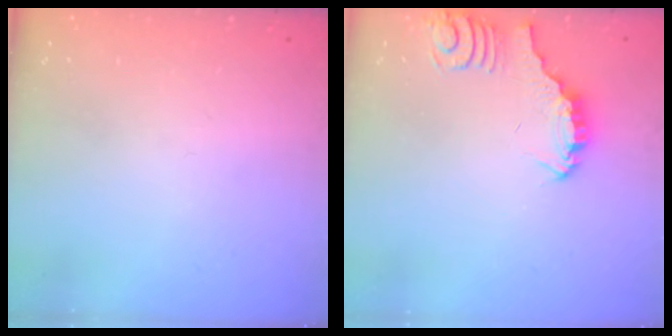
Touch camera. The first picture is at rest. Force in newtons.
{"total": 3.0, "press": 3.0, "slide": 0.2}